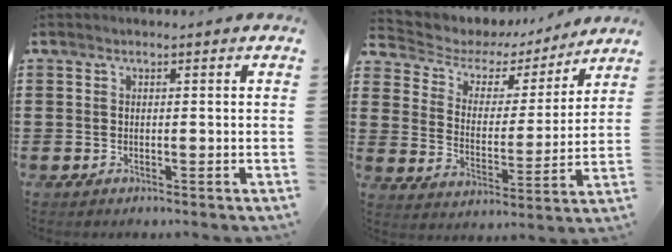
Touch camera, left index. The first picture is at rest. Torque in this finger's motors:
{"motor_torque": [0.79, -0.79, 0.33, 0.05]}